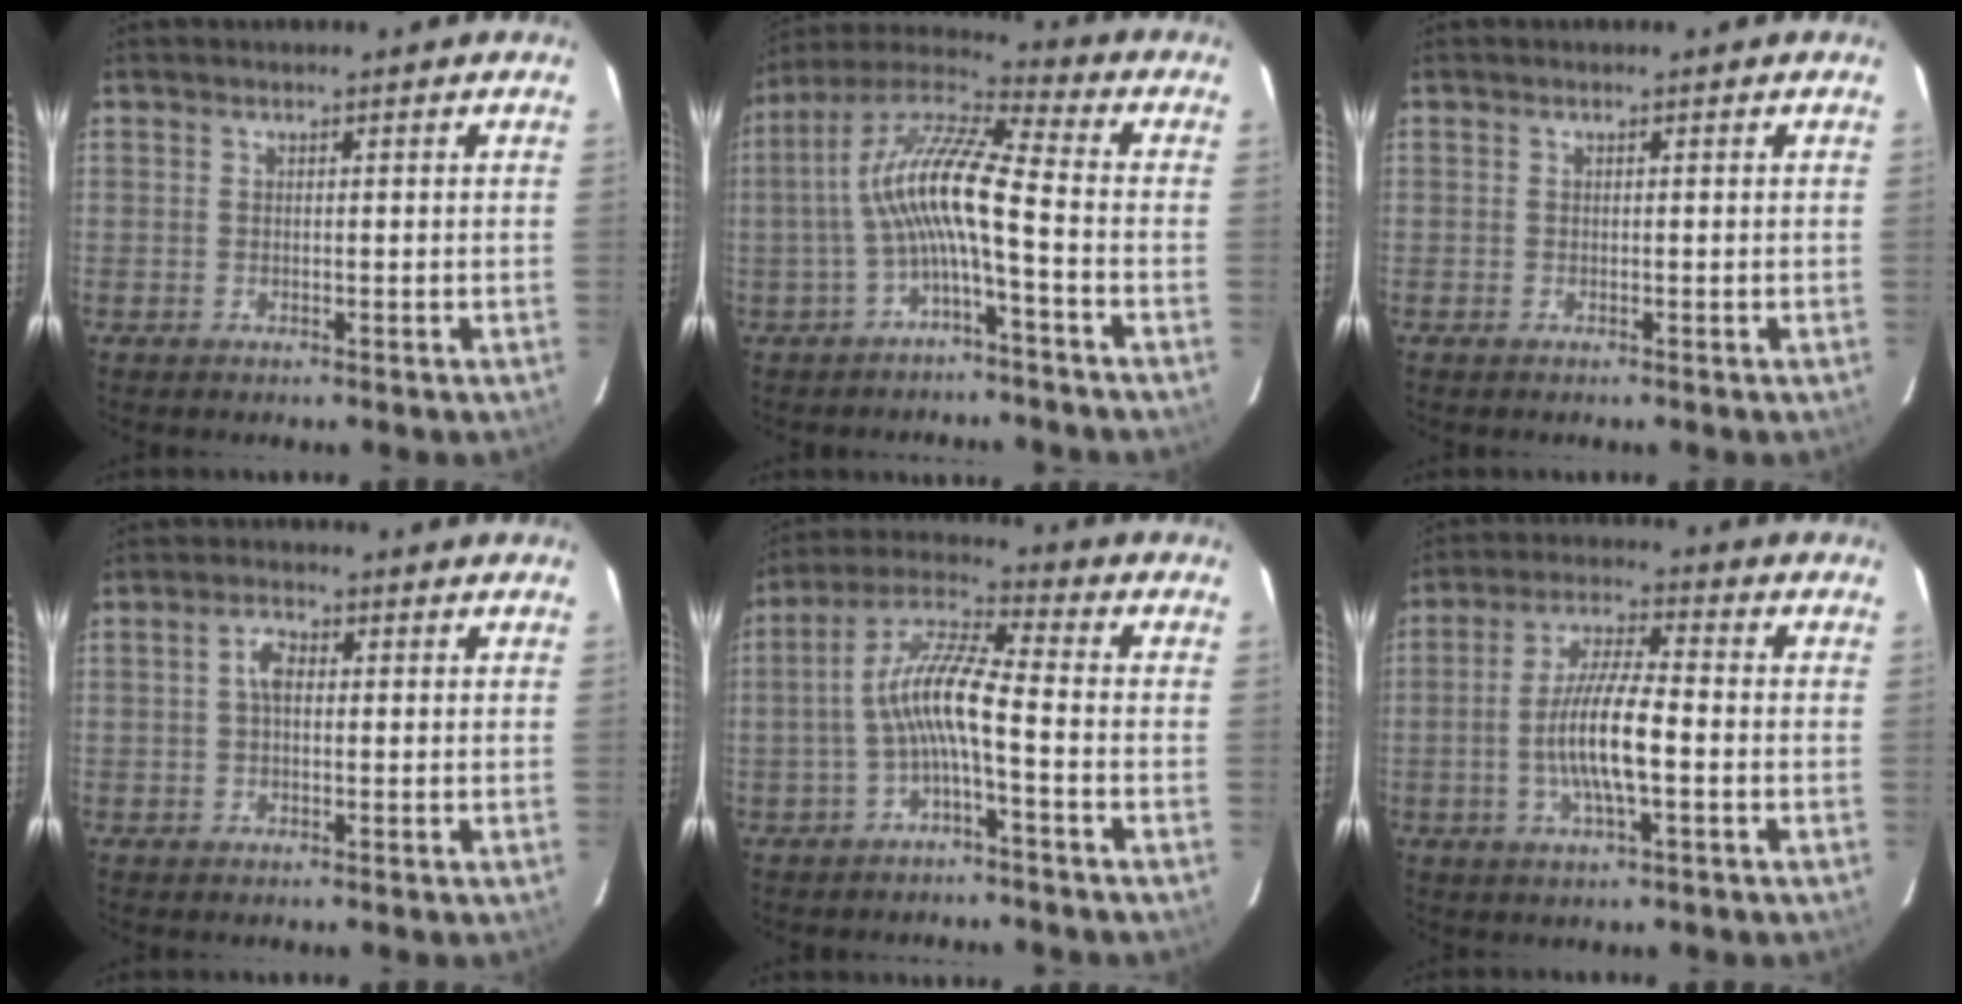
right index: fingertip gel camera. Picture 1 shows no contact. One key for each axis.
{"total": 11.6, "fx": -2.6, "fy": 1.4, "fz": 11.2, "tx": -0.231, "ty": 0.019, "tz": -0.053}
{"total": 0.0}
{"total": 2.9, "fx": 0.2, "fy": 1.7, "fz": 2.4, "tx": -0.048, "ty": 0.010, "tz": 0.005}
{"total": 8.7, "fx": -2.5, "fy": 1.1, "fz": 8.2, "tx": -0.186, "ty": 0.019, "tz": -0.050}
{"total": 10.2, "fx": -2.2, "fy": 2.0, "fz": 9.8, "tx": -0.192, "ty": 0.000, "tz": -0.043}